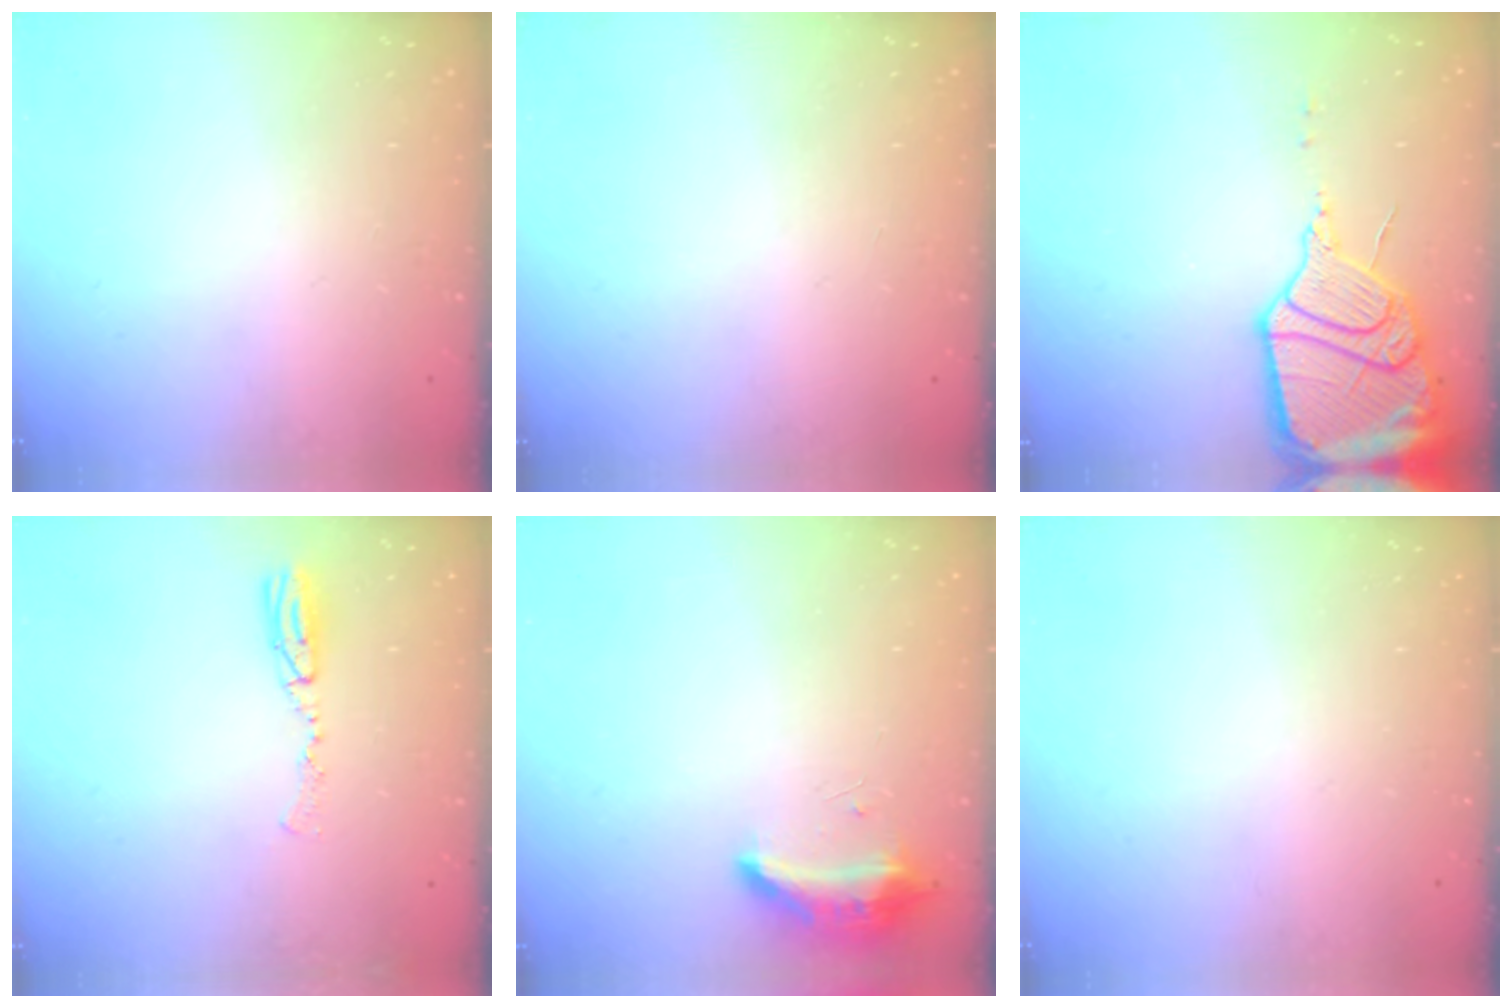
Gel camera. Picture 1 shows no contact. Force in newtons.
{"total": 1.0, "press": 0.0, "slide": 1.0}
{"total": 19.2, "press": 18.4, "slide": 5.2}
{"total": 5.6, "press": 5.3, "slide": 1.9}
{"total": 14.4, "press": 9.5, "slide": 10.8}
{"total": 0.0}